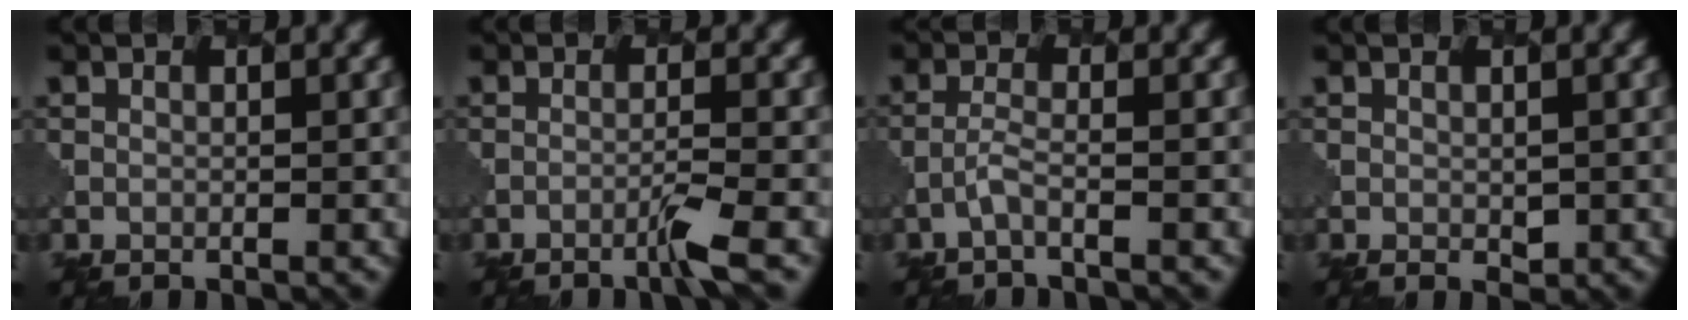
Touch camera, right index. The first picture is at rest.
{"total": 2.0, "force": [-1.0, 0.0, 1.7], "torque": [-0.020, 0.004, -0.031]}
{"total": 1.4, "force": [-0.9, 0.1, 1.0], "torque": [-0.021, 0.003, -0.027]}
{"total": 1.2, "force": [-0.1, 0.8, 0.8], "torque": [-0.012, -0.003, 0.004]}